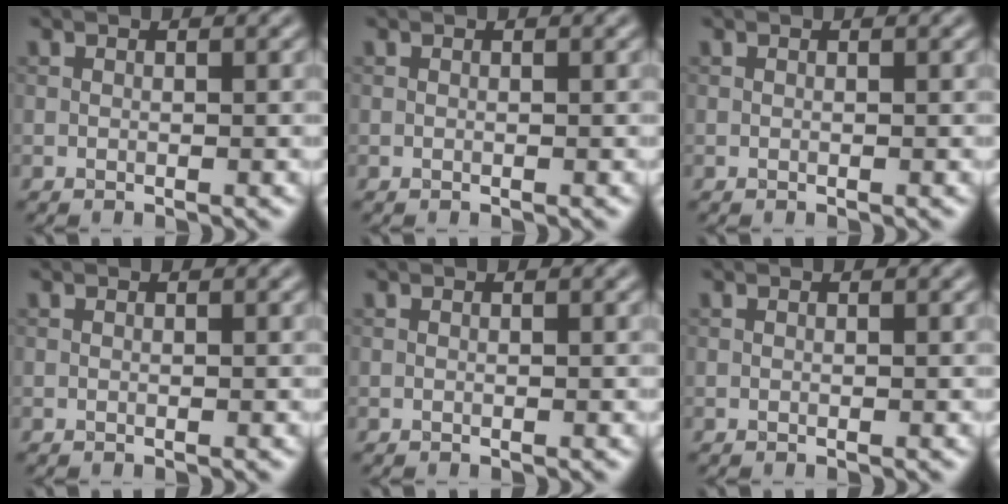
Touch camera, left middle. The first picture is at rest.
{"total": 0.0}
{"total": 0.0}
{"total": 0.0}
{"total": 0.0}
{"total": 0.0}